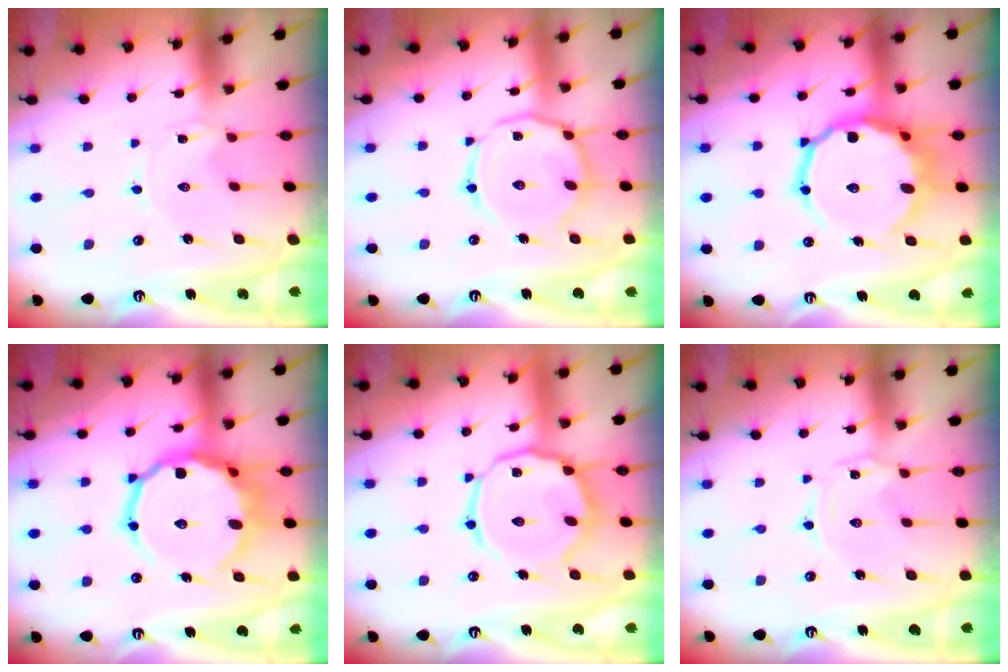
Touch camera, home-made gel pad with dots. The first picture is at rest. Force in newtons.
{"total": 14.3, "press": 14.3, "slide": 0.9}
{"total": 17.5, "press": 17.2, "slide": 3.1}
{"total": 17.5, "press": 17.2, "slide": 3.1}
{"total": 15.0, "press": 14.9, "slide": 1.2}
{"total": 1.0, "press": 1.0, "slide": 0.1}